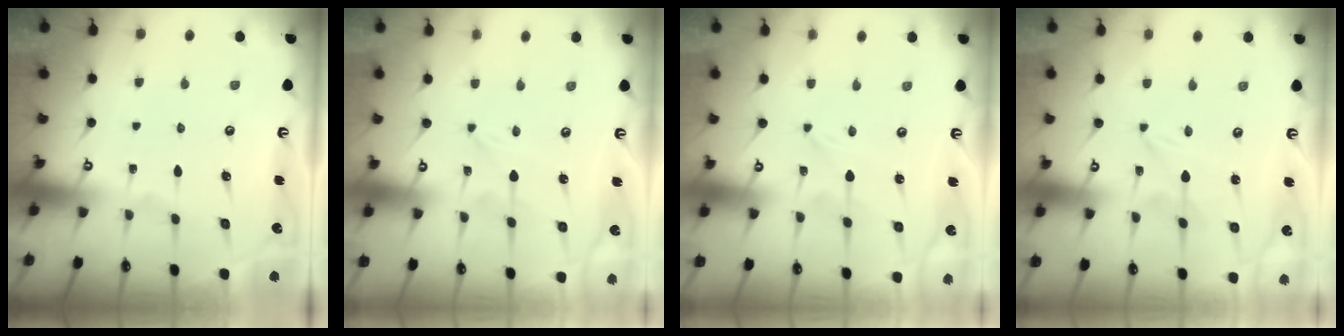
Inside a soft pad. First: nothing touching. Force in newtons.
{"total": 0.0}
{"total": 0.0}
{"total": 0.0}